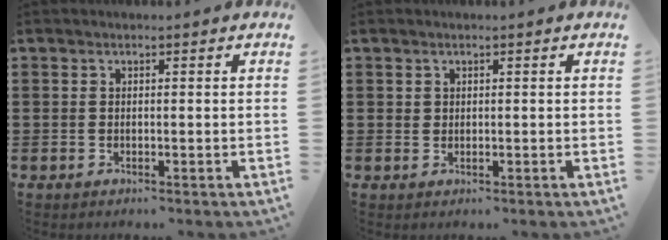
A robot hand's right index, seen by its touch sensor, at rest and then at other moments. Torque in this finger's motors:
{"motor_torque": [0.11, -0.04, 0.00, -0.01]}